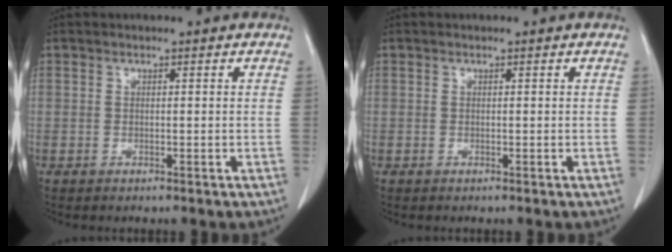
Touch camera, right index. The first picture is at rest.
{"total": 0.0}